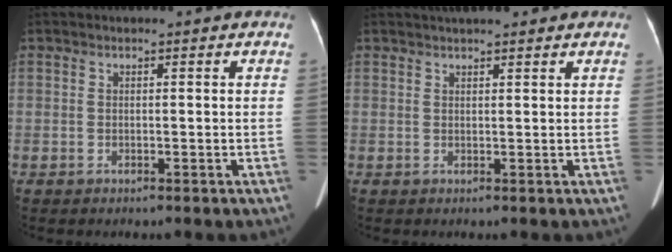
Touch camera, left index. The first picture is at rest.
{"total": 5.8, "force": [4.7, 1.3, 3.1], "torque": [-0.040, 0.029, 0.067]}